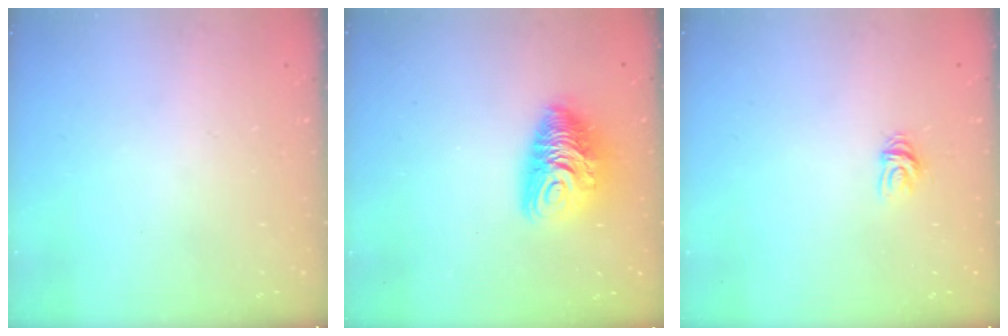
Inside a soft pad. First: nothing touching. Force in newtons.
{"total": 11.5, "press": 11.4, "slide": 1.2}
{"total": 4.7, "press": 4.7, "slide": 0.4}